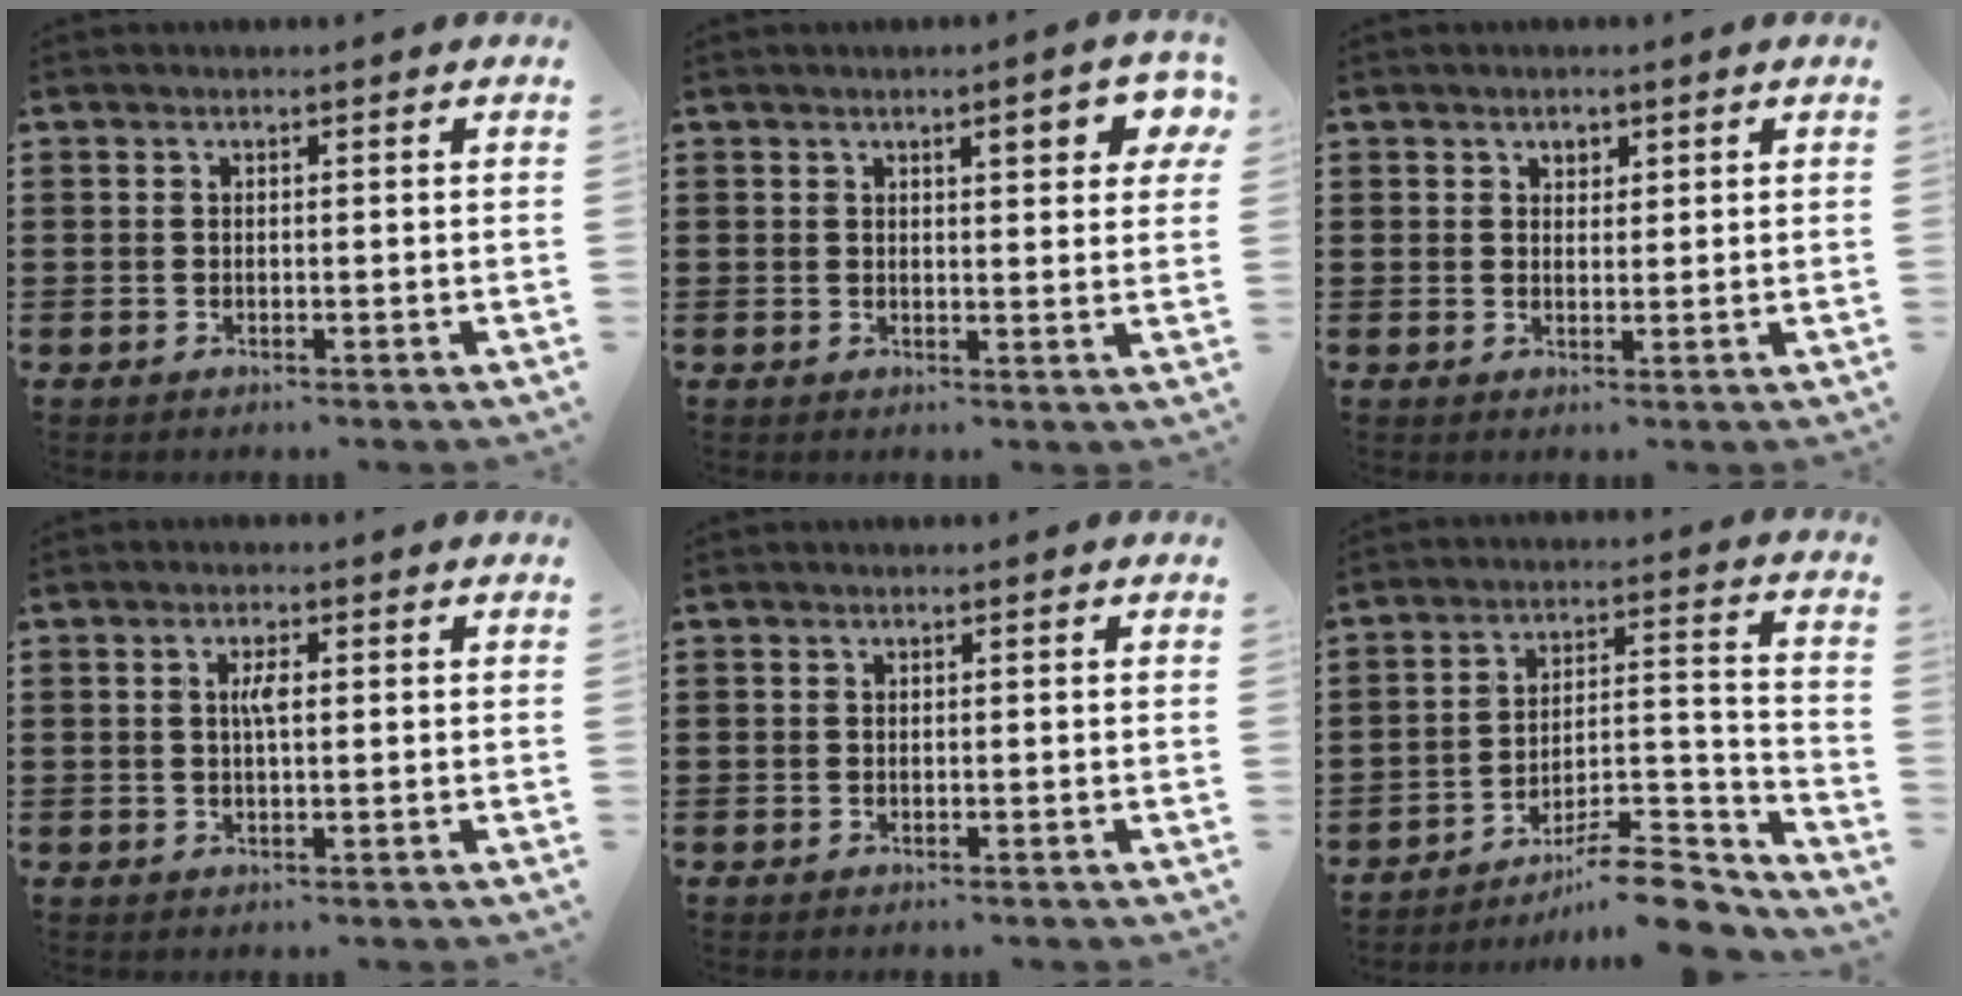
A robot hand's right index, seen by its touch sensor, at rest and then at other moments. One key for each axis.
{"total": 4.4, "fx": 2.3, "fy": 1.2, "fz": 3.5, "tx": -0.042, "ty": -0.006, "tz": 0.031}
{"total": 1.7, "fx": 1.0, "fy": 1.2, "fz": 0.6, "tx": -0.015, "ty": 0.007, "tz": 0.018}
{"total": 2.6, "fx": 0.5, "fy": 0.7, "fz": 2.4, "tx": -0.049, "ty": 0.004, "tz": 0.005}
{"total": 0.0}
{"total": 10.7, "fx": -9.2, "fy": 2.1, "fz": 5.1, "tx": -0.064, "ty": 0.032, "tz": -0.174}